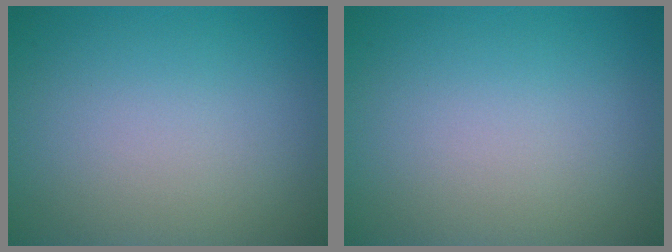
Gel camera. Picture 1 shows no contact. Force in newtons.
{"total": 0.0}